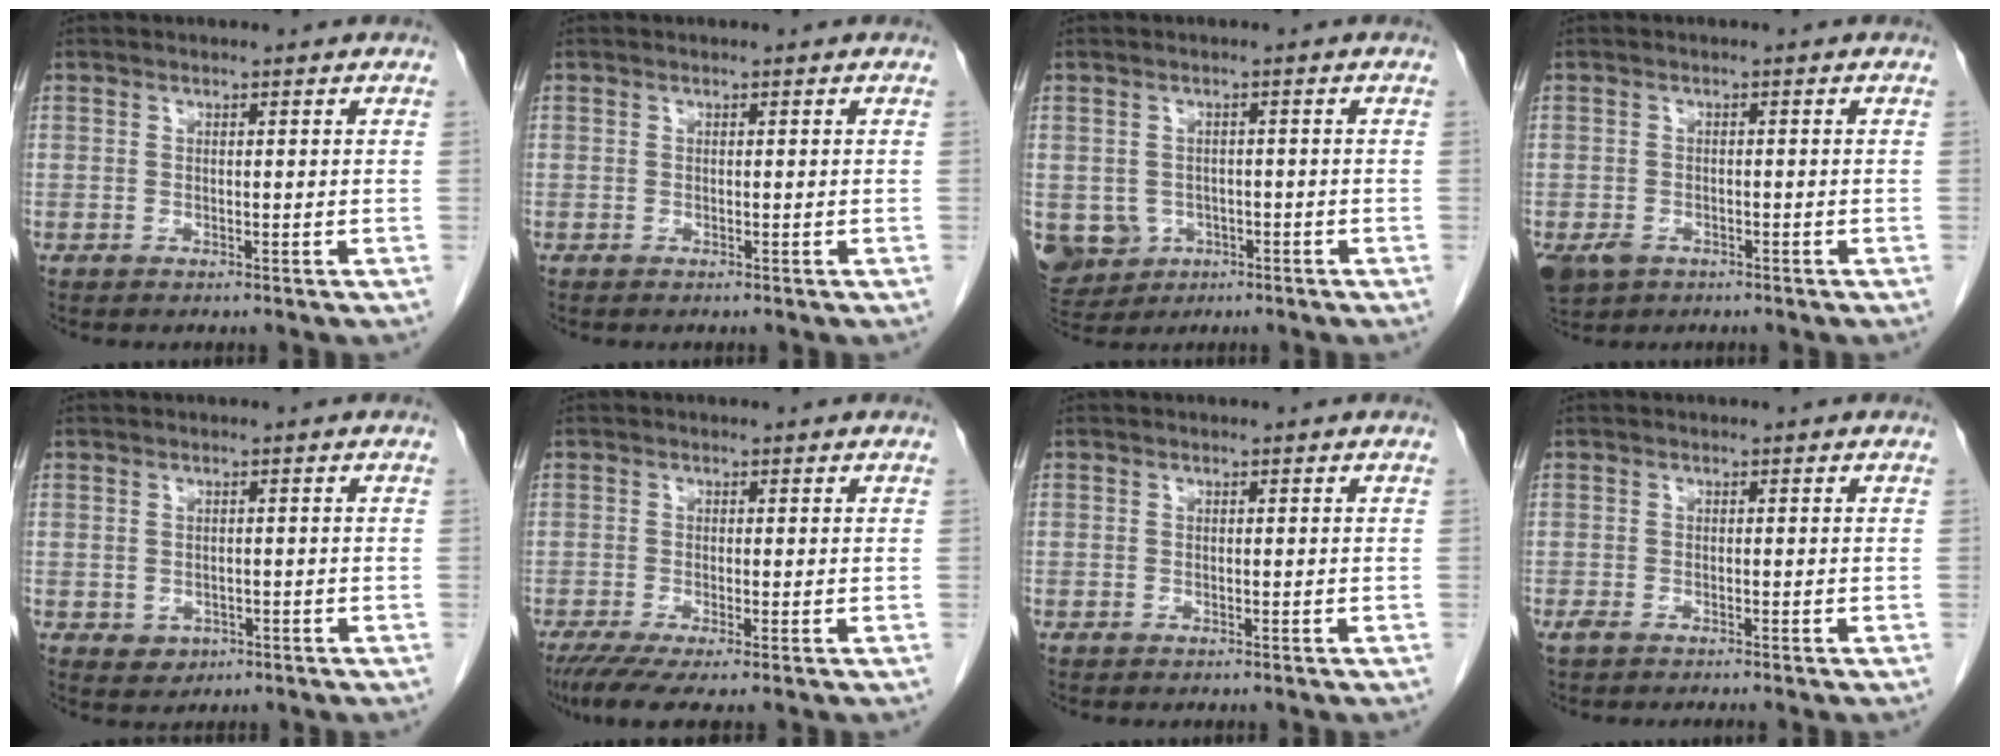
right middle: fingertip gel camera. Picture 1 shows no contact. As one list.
[{"total": 0.0}, {"total": 8.8, "force": [-3.3, 7.7, 2.7], "torque": [-0.077, 0.005, -0.040]}, {"total": 5.1, "force": [-2.9, 3.5, 2.2], "torque": [-0.047, -0.006, -0.044]}, {"total": 2.3, "force": [-0.8, 1.9, 0.8], "torque": [-0.009, 0.004, -0.002]}, {"total": 5.3, "force": [-3.5, 0.6, 3.9], "torque": [-0.065, -0.016, -0.063]}, {"total": 0.0}, {"total": 2.1, "force": [-1.7, 0.3, 1.2], "torque": [-0.021, -0.005, -0.027]}]